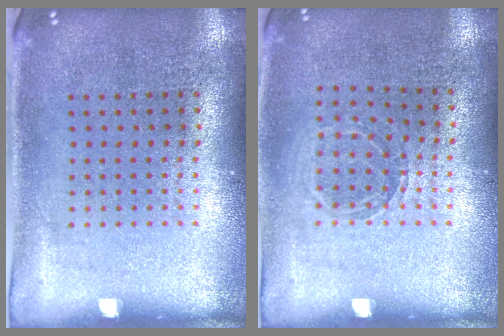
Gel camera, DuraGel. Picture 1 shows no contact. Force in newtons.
{"total": 1.0, "press": 1.0, "slide": 0.1}